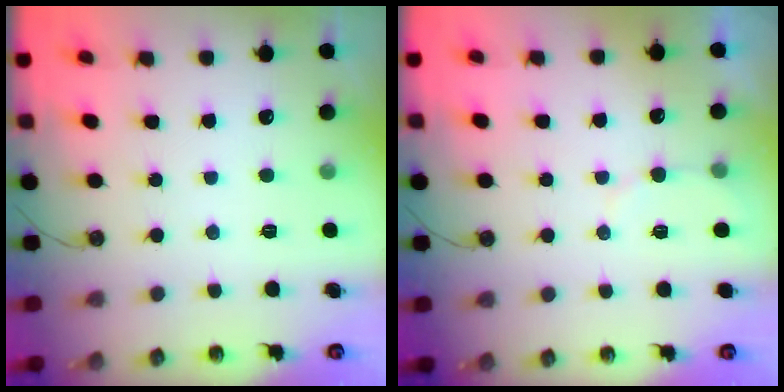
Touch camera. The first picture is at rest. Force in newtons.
{"total": 3.2, "press": 3.2, "slide": 0.3}